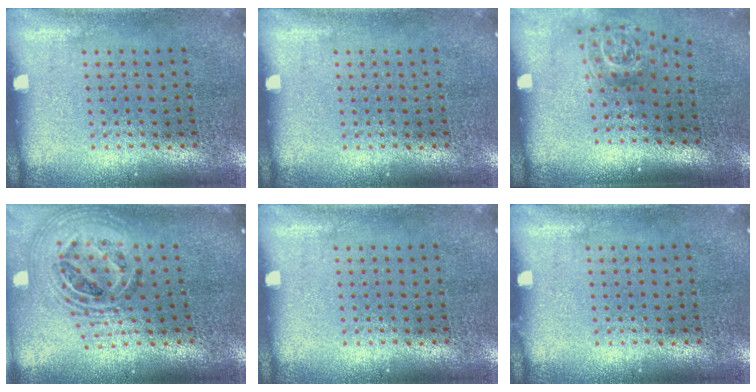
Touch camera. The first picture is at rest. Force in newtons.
{"total": 0.0}
{"total": 1.8, "press": 1.2, "slide": 1.3}
{"total": 1.9, "press": 1.6, "slide": 1.1}
{"total": 0.0}
{"total": 0.0}